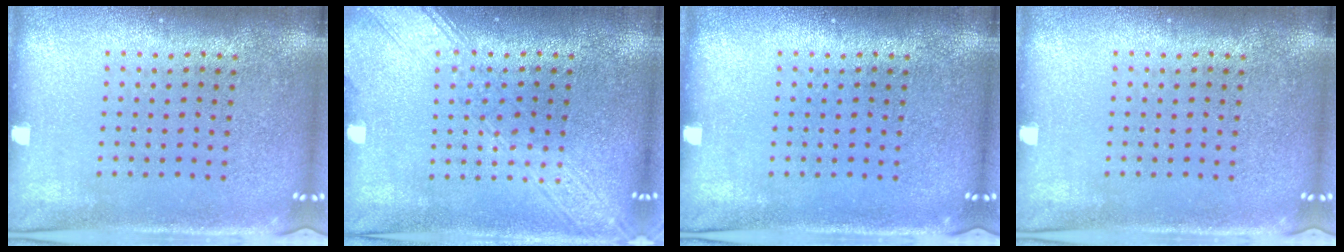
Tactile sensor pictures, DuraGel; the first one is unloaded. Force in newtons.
{"total": 3.3, "press": 3.2, "slide": 0.4}
{"total": 0.0}
{"total": 0.0}